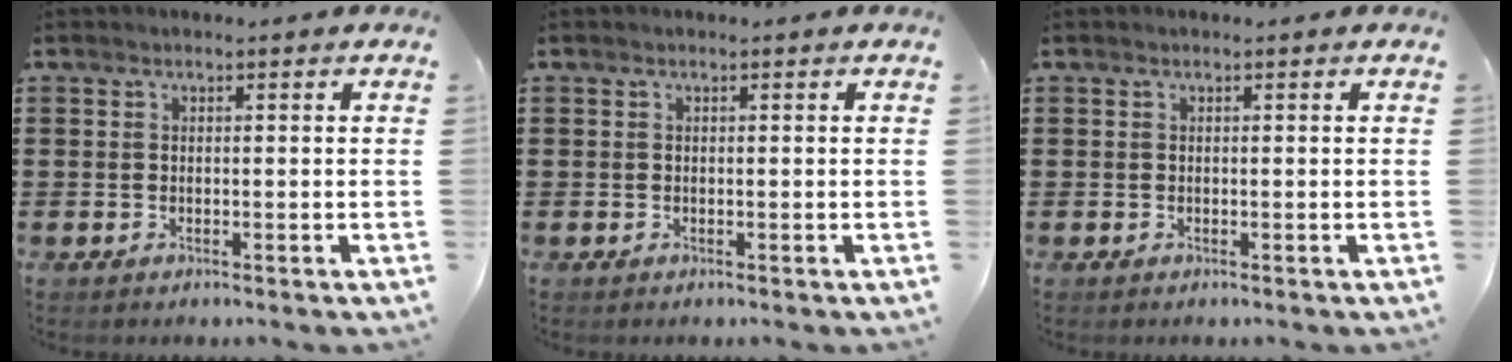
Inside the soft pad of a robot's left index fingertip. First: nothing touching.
{"total": 0.0}
{"total": 0.0}